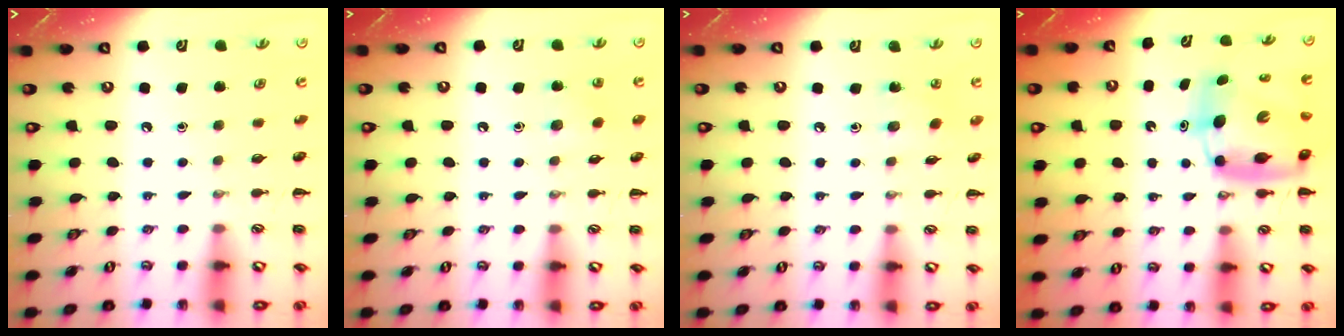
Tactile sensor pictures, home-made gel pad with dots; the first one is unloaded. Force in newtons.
{"total": 4.9, "press": 4.8, "slide": 1.1}
{"total": 3.8, "press": 3.7, "slide": 1.1}
{"total": 8.9, "press": 8.6, "slide": 2.4}